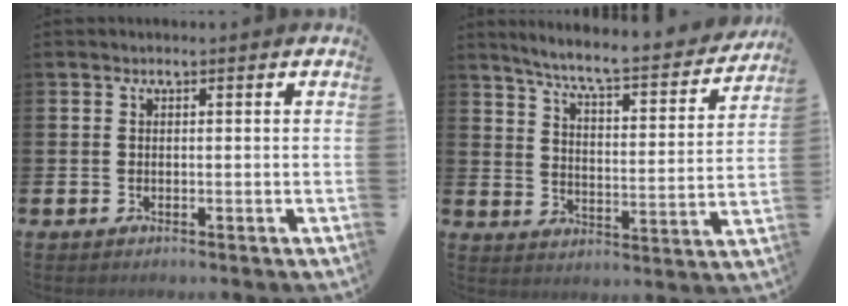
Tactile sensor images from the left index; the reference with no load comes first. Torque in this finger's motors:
{"motor_torque": [-0.01, -0.55, 0.51, 0.17]}